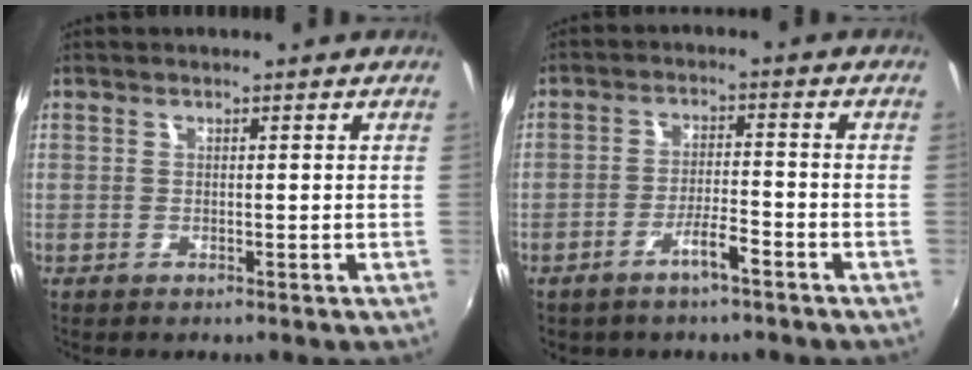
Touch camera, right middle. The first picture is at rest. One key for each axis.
{"total": 4.4, "fx": -3.1, "fy": 1.1, "fz": 2.9, "tx": -0.065, "ty": 0.004, "tz": -0.047}